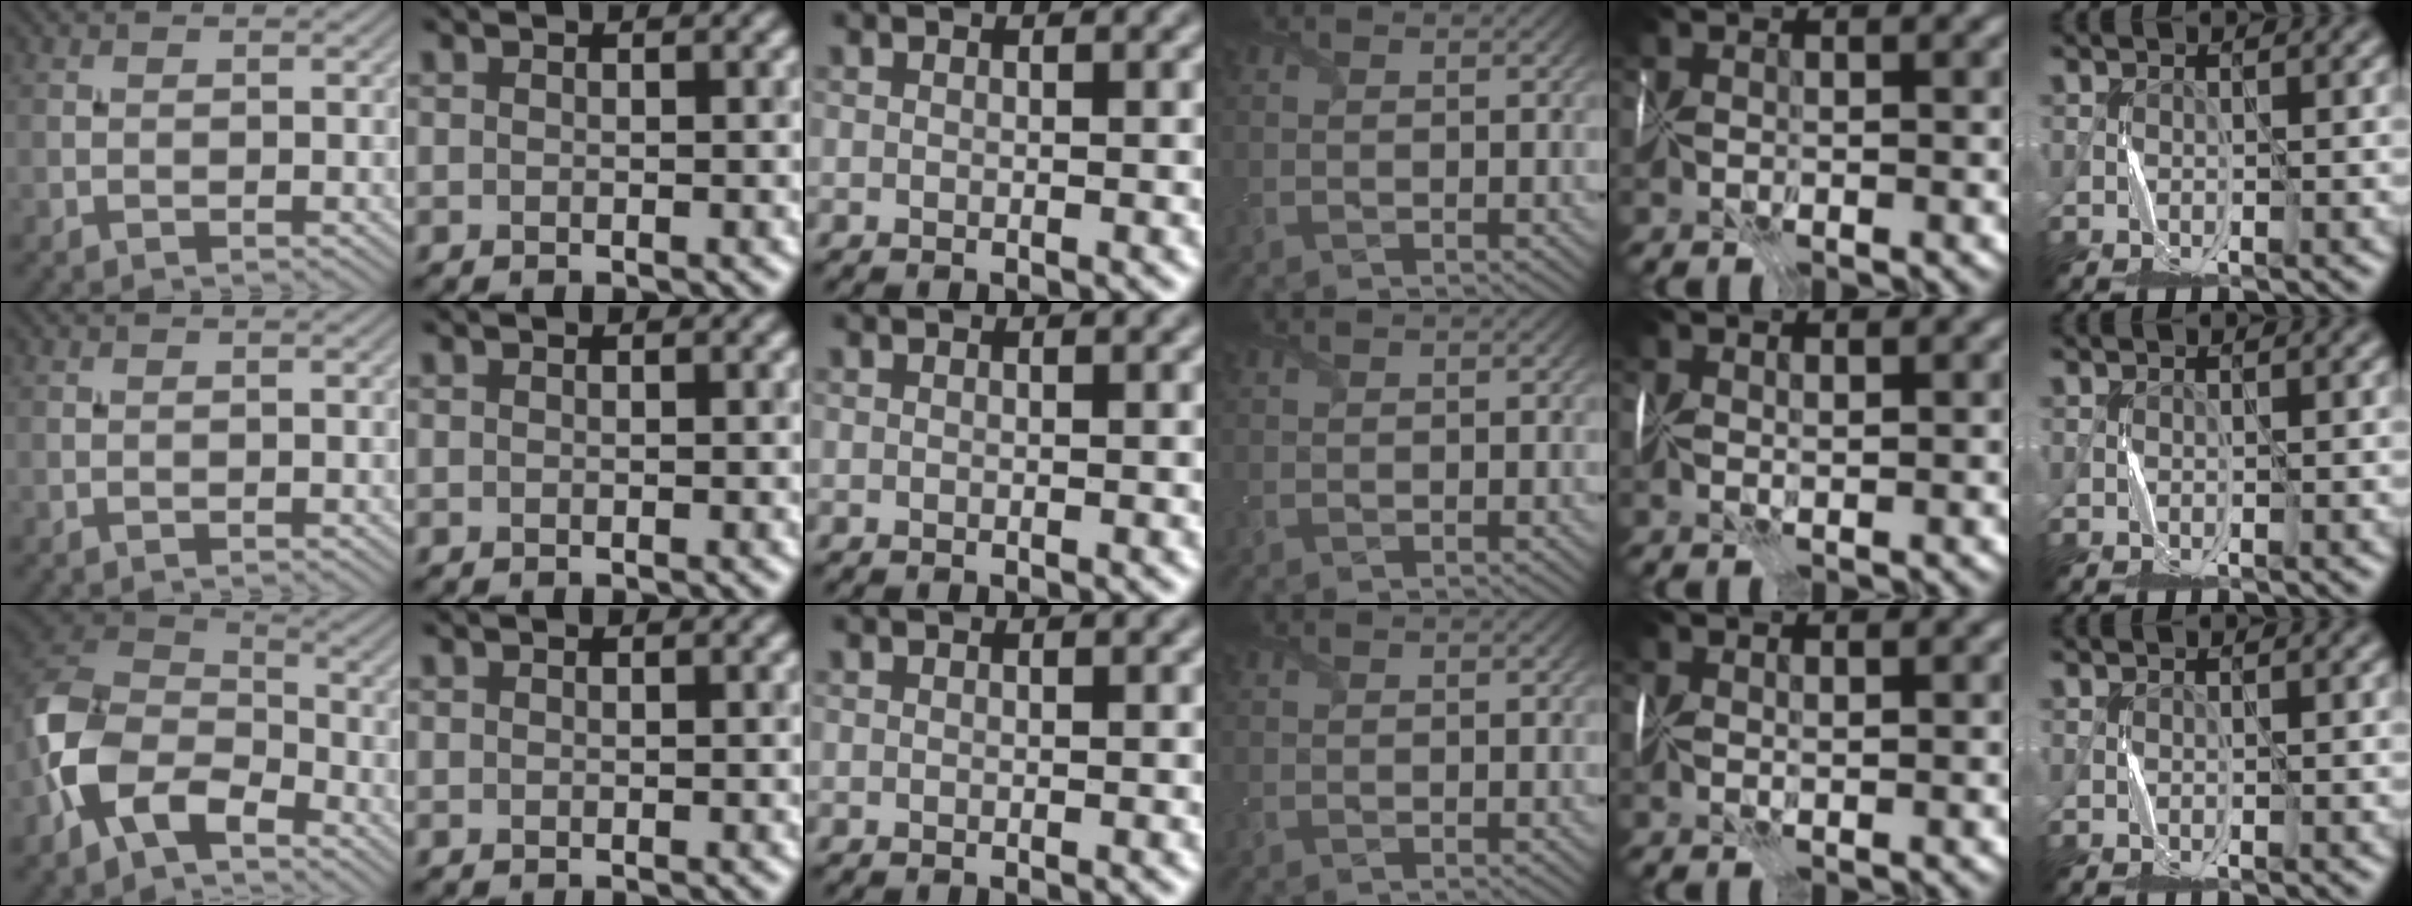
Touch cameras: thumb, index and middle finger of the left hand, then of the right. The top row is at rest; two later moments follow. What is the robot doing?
{"motion": "fold", "object": "handkerchief"}